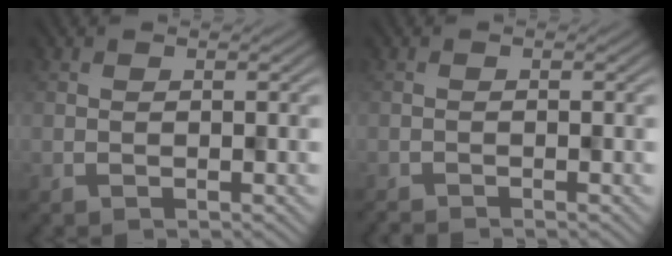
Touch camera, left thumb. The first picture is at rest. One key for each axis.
{"total": 1.3, "fx": -1.3, "fy": 0.0, "fz": 0.1, "tx": -0.001, "ty": -0.001, "tz": -0.024}